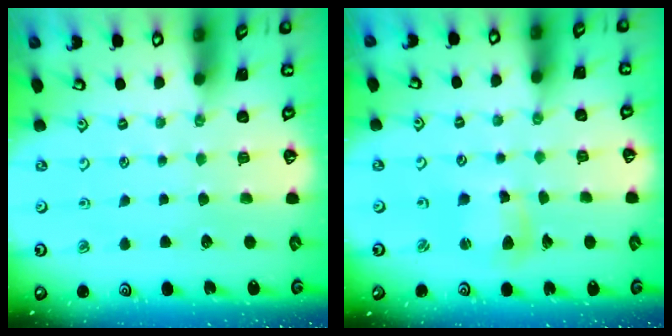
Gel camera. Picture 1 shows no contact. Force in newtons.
{"total": 5.4, "press": 5.4, "slide": 0.7}